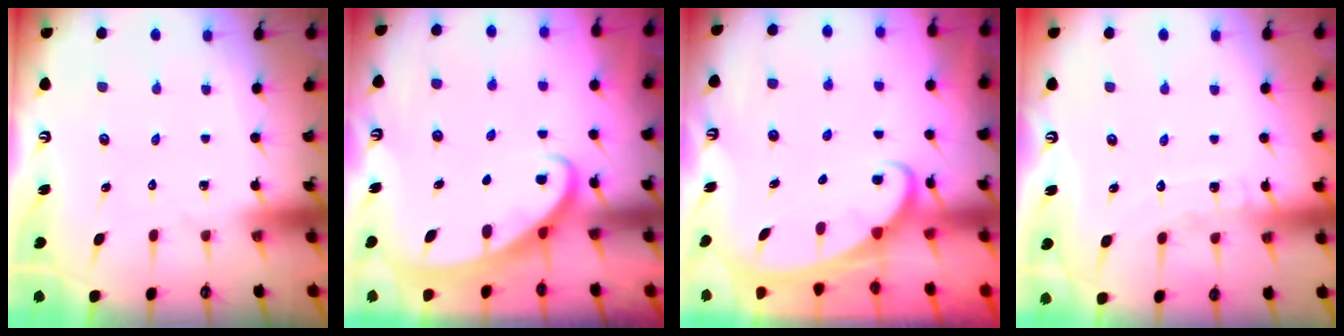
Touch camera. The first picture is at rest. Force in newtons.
{"total": 2.3, "press": 2.3, "slide": 0.2}
{"total": 2.4, "press": 2.3, "slide": 0.3}
{"total": 6.1, "press": 6.1, "slide": 0.6}